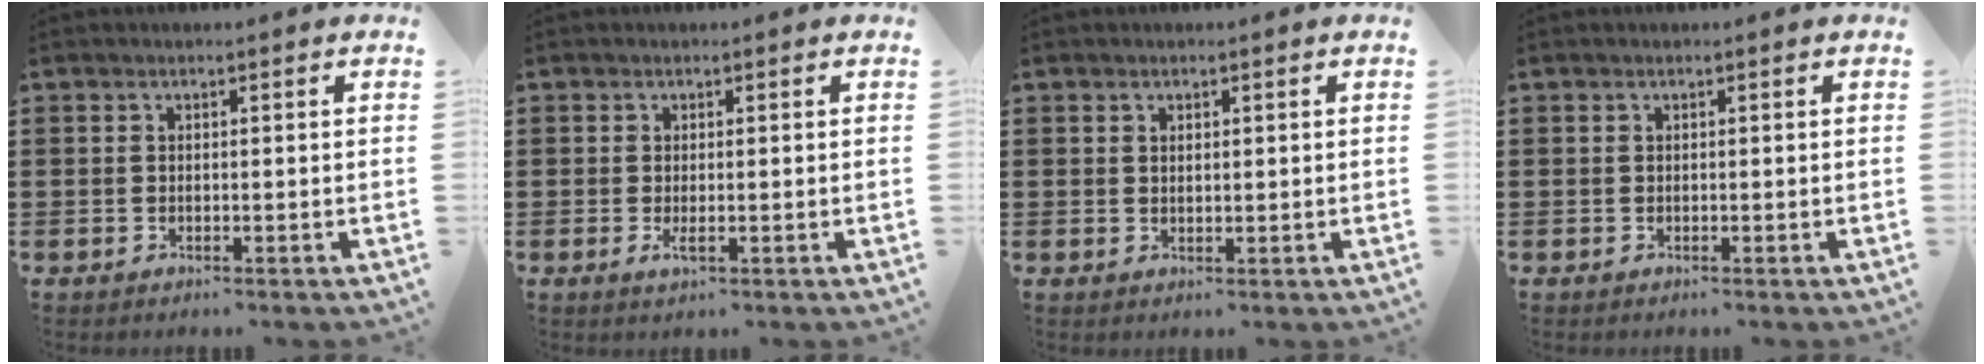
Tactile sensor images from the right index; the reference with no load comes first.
{"total": 1.4, "force": [-0.2, 0.3, 1.3], "torque": [-0.024, -0.005, -0.003]}
{"total": 0.8, "force": [0.5, 0.5, 0.3], "torque": [-0.007, 0.002, 0.010]}
{"total": 0.0}